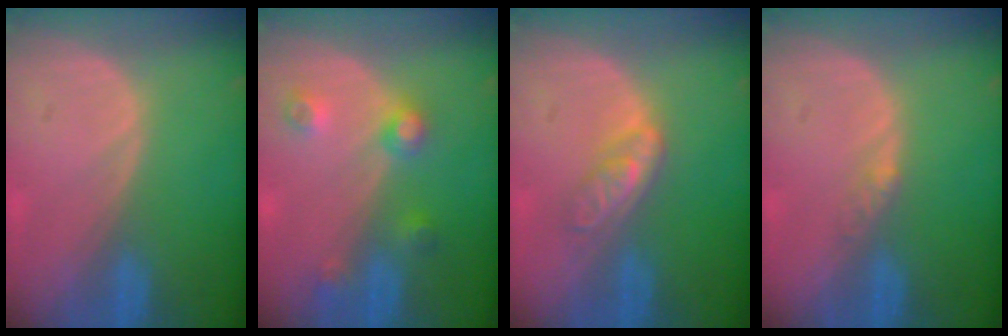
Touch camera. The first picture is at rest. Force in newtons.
{"total": 4.5, "press": 4.0, "slide": 2.1}
{"total": 4.7, "press": 3.9, "slide": 2.5}
{"total": 1.6, "press": 1.3, "slide": 0.9}